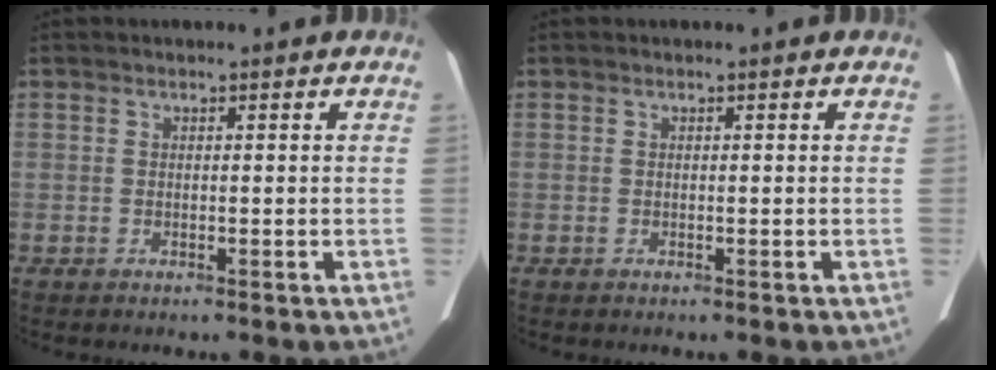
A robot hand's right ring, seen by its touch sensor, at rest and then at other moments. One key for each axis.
{"total": 0.0}